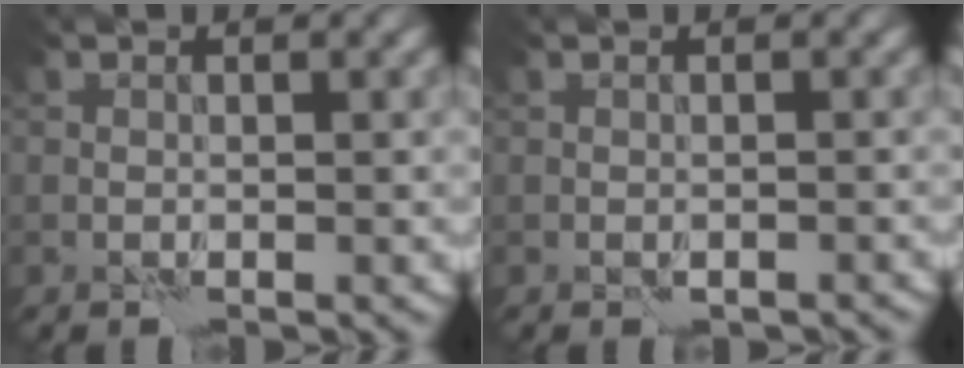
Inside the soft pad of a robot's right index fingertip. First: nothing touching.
{"total": 1.0, "force": [-0.8, 0.5, 0.4], "torque": [-0.007, -0.001, -0.012]}